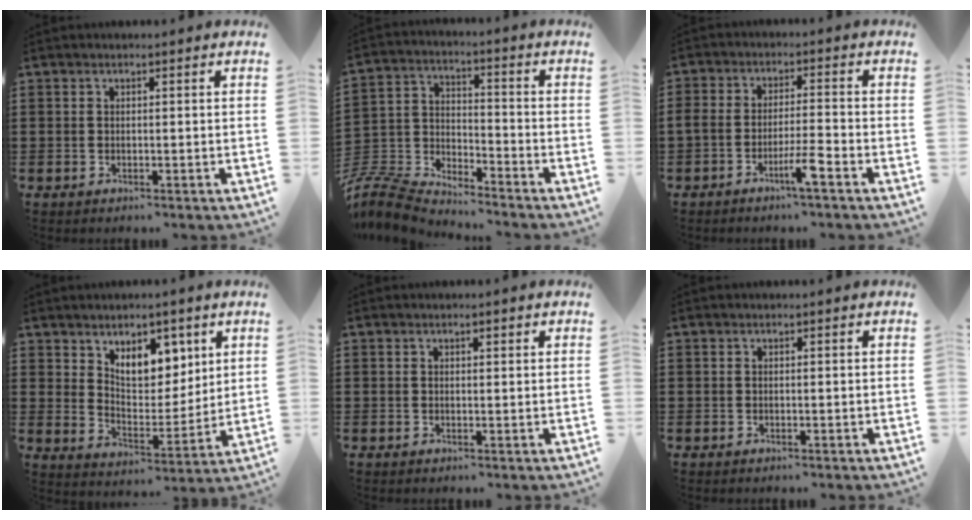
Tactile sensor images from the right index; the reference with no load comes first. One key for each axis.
{"total": 7.0, "fx": -6.8, "fy": 0.9, "fz": 0.9, "tx": -0.052, "ty": -0.012, "tz": -0.147}
{"total": 5.0, "fx": -3.3, "fy": 0.5, "fz": 3.7, "tx": -0.068, "ty": -0.001, "tz": -0.060}
{"total": 7.8, "fx": 5.0, "fy": 4.7, "fz": 3.8, "tx": -0.076, "ty": -0.013, "tz": 0.089}
{"total": 0.8, "fx": 0.4, "fy": 0.4, "fz": 0.5, "tx": -0.011, "ty": 0.005, "tz": 0.007}
{"total": 0.0}